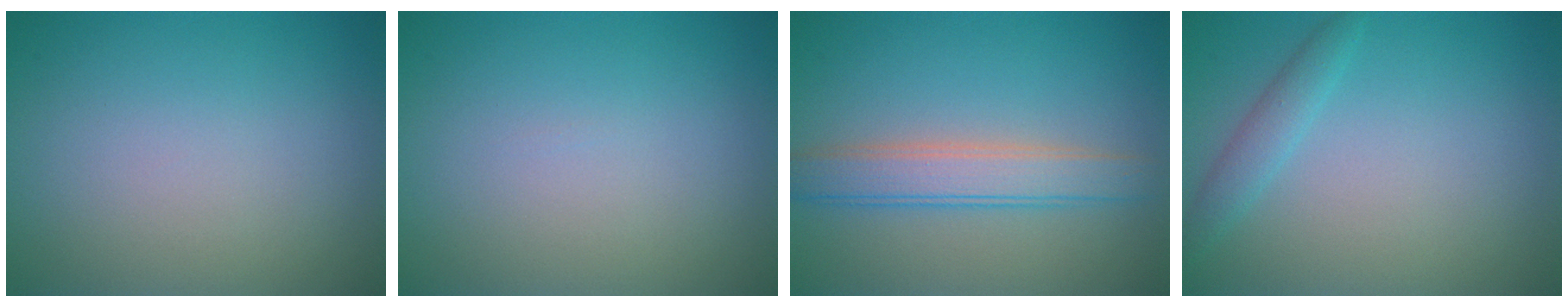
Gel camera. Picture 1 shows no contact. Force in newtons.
{"total": 0.0}
{"total": 3.9, "press": 3.9, "slide": 0.3}
{"total": 1.8, "press": 1.8, "slide": 0.2}